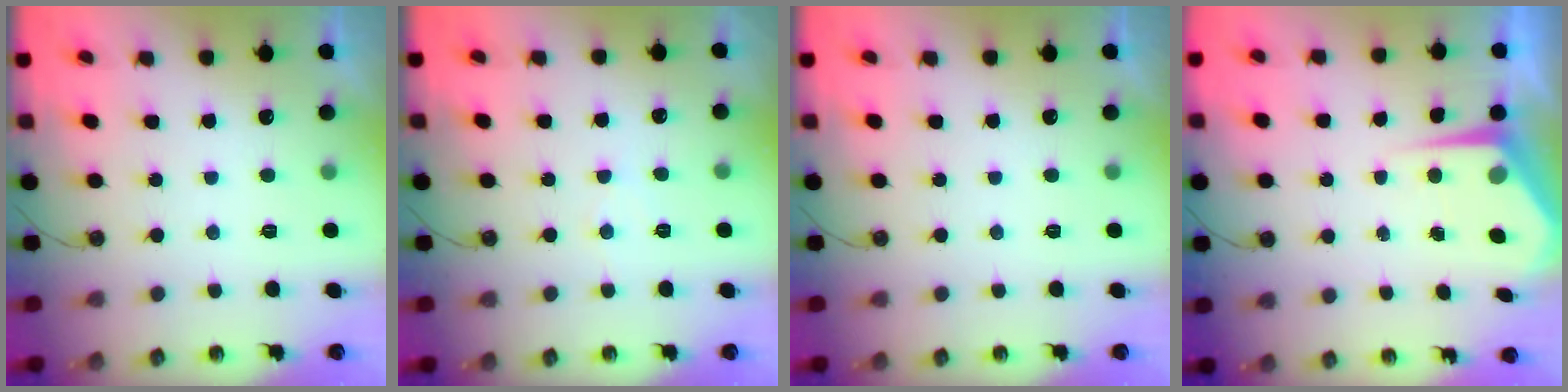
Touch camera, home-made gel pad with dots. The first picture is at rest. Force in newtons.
{"total": 5.3, "press": 5.2, "slide": 0.8}
{"total": 0.0}
{"total": 4.7, "press": 4.7, "slide": 0.5}